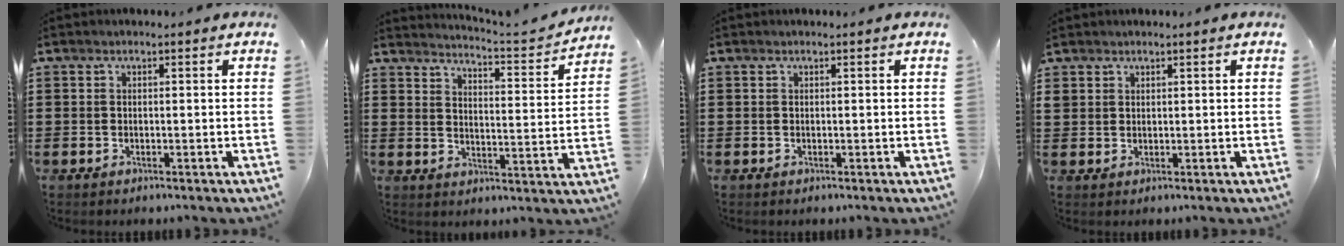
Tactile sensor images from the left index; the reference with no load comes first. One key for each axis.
{"total": 3.1, "fx": 3.0, "fy": -0.5, "fz": 0.7, "tx": -0.027, "ty": -0.034, "tz": 0.040}
{"total": 0.0}
{"total": 1.8, "fx": 1.4, "fy": 1.0, "fz": 0.1, "tx": -0.007, "ty": 0.005, "tz": 0.029}